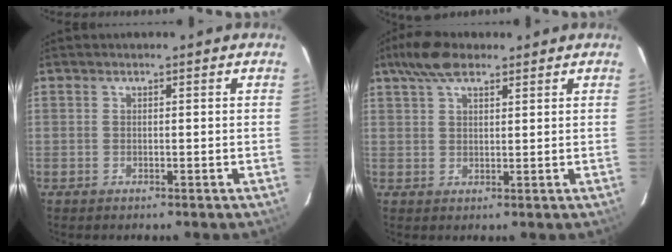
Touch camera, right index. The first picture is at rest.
{"total": 6.4, "force": [4.7, 2.3, 3.6], "torque": [-0.072, 0.021, 0.086]}